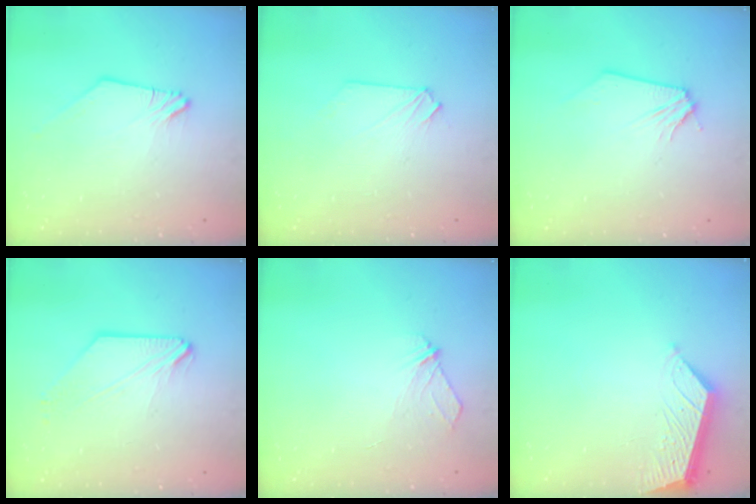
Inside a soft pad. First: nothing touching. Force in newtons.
{"total": 0.8, "press": 0.8, "slide": 0.2}
{"total": 0.0}
{"total": 0.6, "press": 0.5, "slide": 0.2}
{"total": 4.6, "press": 4.5, "slide": 0.8}
{"total": 5.2, "press": 5.2, "slide": 0.2}